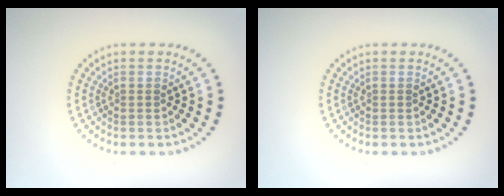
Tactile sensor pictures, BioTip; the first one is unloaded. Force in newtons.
{"total": 0.0}